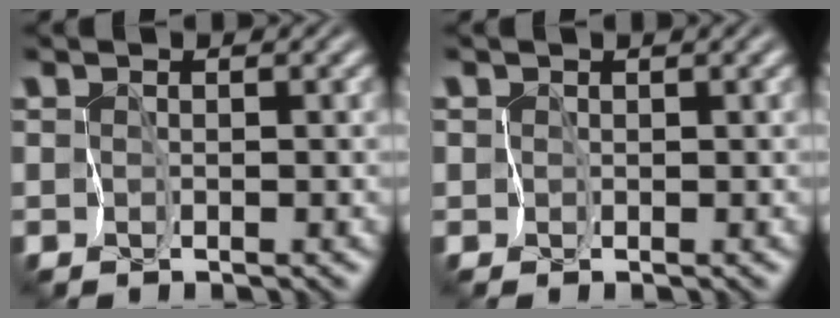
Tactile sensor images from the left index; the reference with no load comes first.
{"total": 0.7, "force": [0.4, 0.5, 0.3], "torque": [0.001, 0.001, 0.003]}